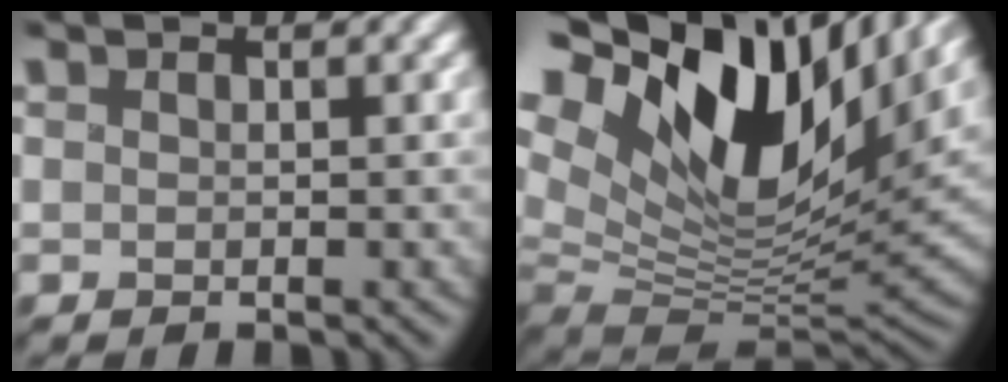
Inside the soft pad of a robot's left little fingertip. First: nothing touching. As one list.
[{"total": 17.3, "force": [7.9, 8.9, 12.6], "torque": [-0.225, 0.030, 0.130]}]